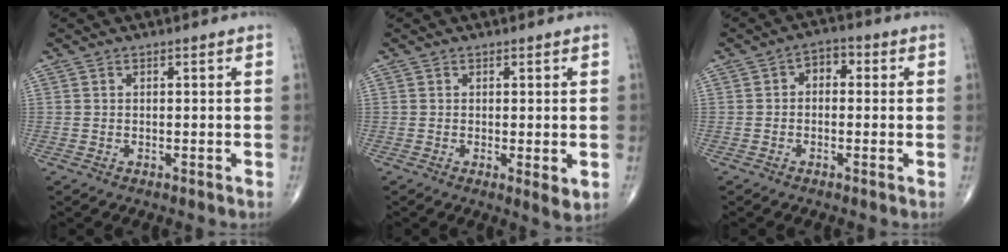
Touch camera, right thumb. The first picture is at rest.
{"total": 2.9, "force": [-0.3, 0.8, 2.8], "torque": [-0.043, -0.012, -0.005]}
{"total": 3.7, "force": [0.3, 2.6, 2.6], "torque": [-0.012, 0.016, -0.009]}